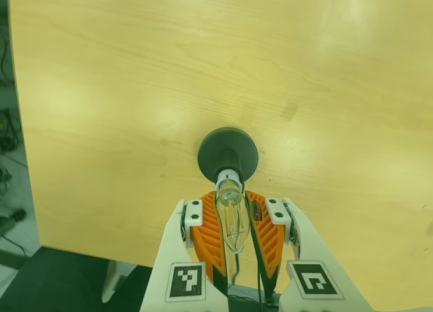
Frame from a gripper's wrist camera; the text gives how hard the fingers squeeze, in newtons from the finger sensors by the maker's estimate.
{"total": 21.9, "left": 21.0, "right": 22.9}